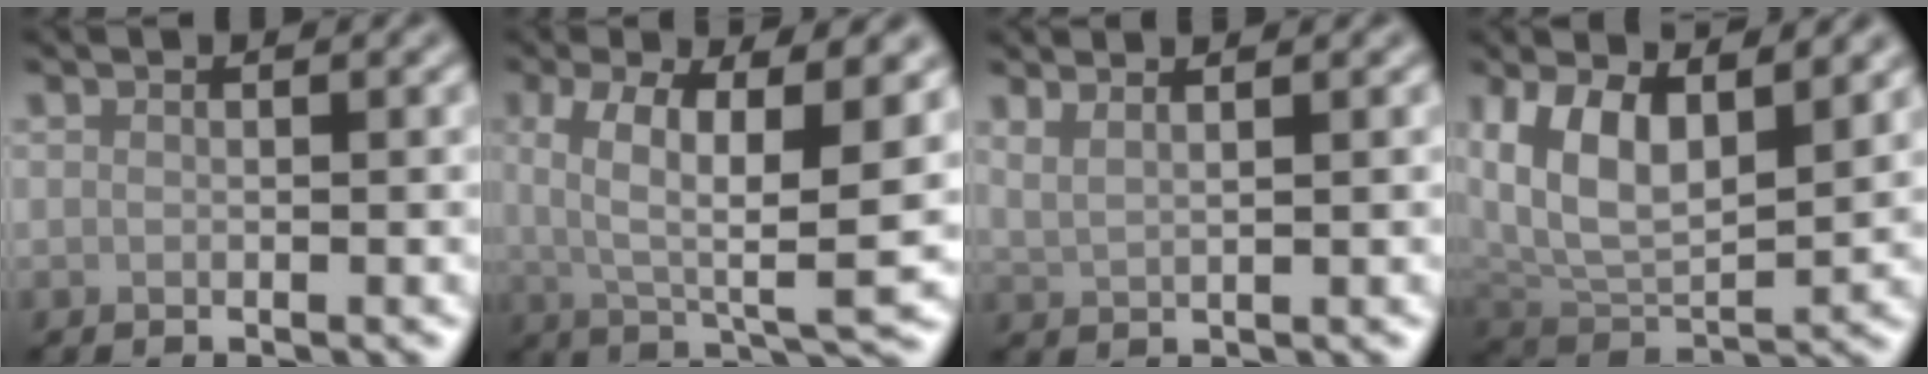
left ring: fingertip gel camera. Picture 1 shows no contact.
{"total": 9.0, "force": [1.6, 2.8, 8.4], "torque": [-0.149, -0.001, 0.025]}
{"total": 2.8, "force": [2.0, 1.1, 1.6], "torque": [-0.015, 0.005, 0.015]}
{"total": 9.4, "force": [3.8, 4.9, 7.1], "torque": [-0.127, 0.000, 0.064]}